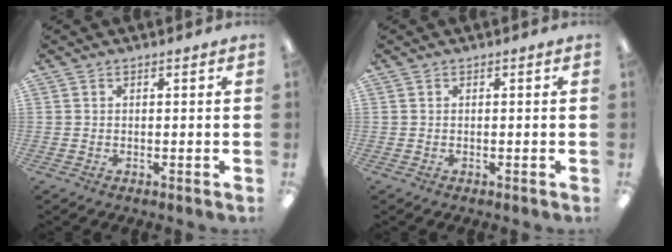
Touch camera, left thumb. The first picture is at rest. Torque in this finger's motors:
{"motor_torque": [-0.03, -0.03, 0.20, -0.10, 0.00]}